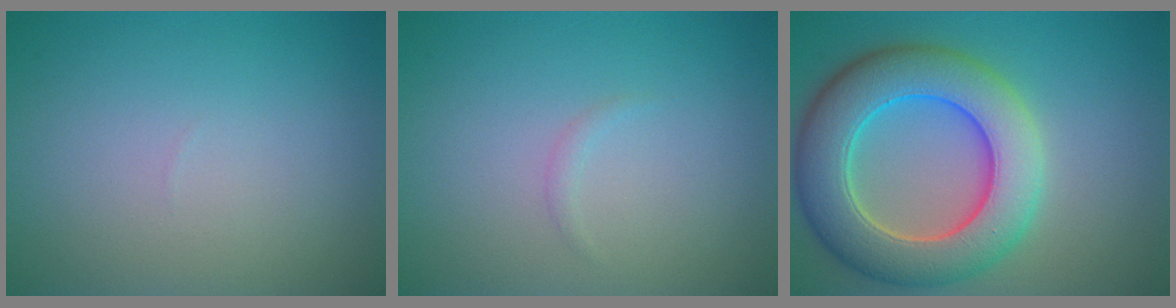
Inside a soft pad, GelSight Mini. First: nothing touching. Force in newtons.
{"total": 0.6, "press": 0.6, "slide": 0.1}
{"total": 9.6, "press": 9.6, "slide": 0.5}